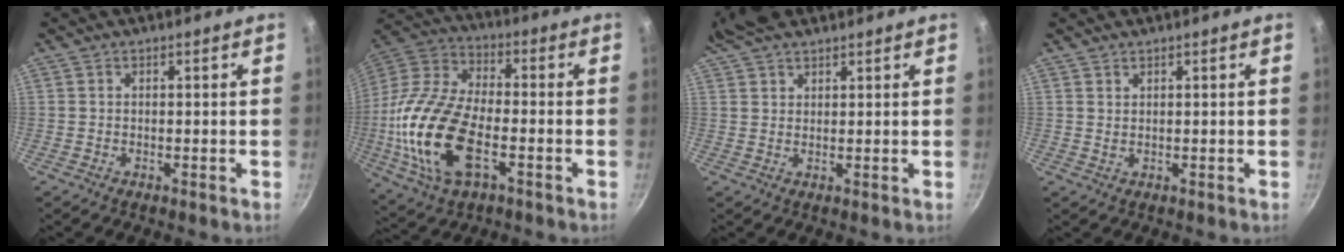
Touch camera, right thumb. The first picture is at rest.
{"total": 21.9, "force": [-4.9, 11.5, 18.0], "torque": [-0.365, 0.024, -0.101]}
{"total": 6.7, "force": [5.0, 3.1, 3.2], "torque": [-0.049, 0.003, 0.089]}
{"total": 1.0, "force": [0.9, 0.3, 0.3], "torque": [-0.002, -0.012, 0.015]}